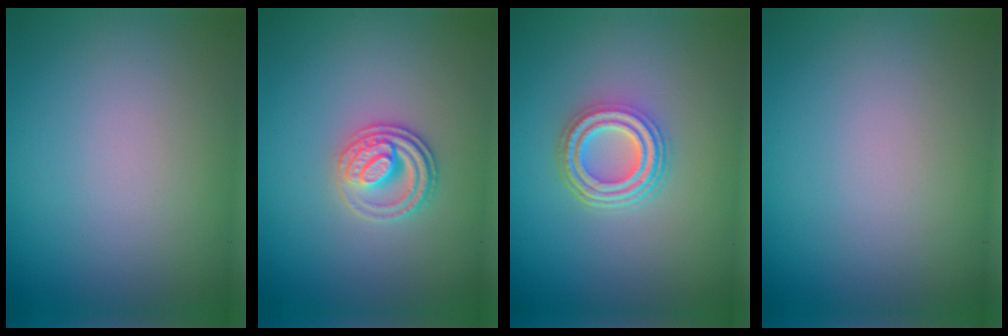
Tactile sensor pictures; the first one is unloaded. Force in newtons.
{"total": 2.8, "press": 2.6, "slide": 1.0}
{"total": 4.6, "press": 3.3, "slide": 3.2}
{"total": 0.0}